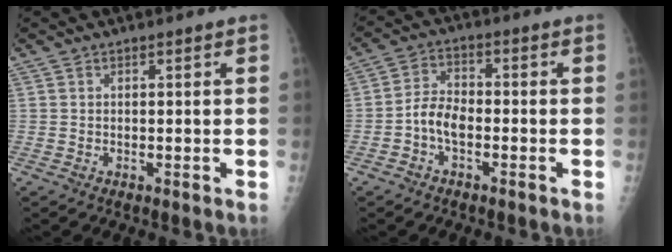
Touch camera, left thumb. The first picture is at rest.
{"total": 5.4, "force": [-2.1, 3.2, 3.9], "torque": [-0.064, 0.023, -0.048]}